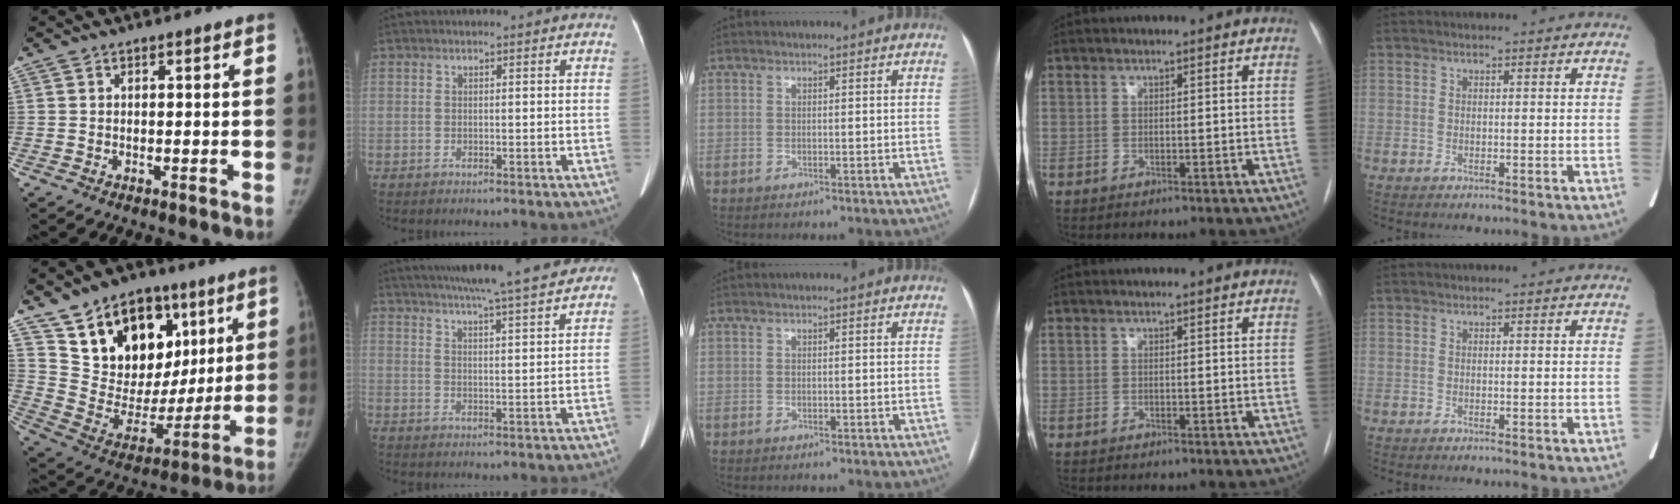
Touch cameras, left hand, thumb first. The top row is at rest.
{"thumb": {"total": 23.7, "force": [11.4, 16.0, 13.2], "torque": [-0.163, -0.016, 0.206]}, "index": {"total": 19.0, "force": [16.6, 1.4, 9.1], "torque": [-0.150, 0.021, 0.224]}}